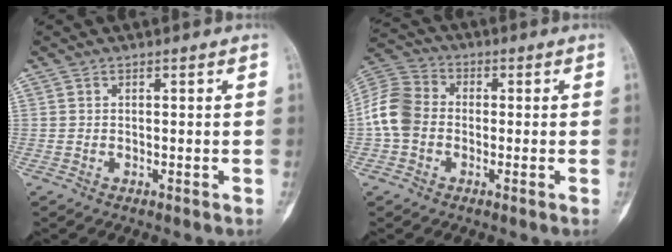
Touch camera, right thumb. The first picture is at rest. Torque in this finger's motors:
{"motor_torque": [1.40, 1.23, 0.70, -0.49, 0.04]}